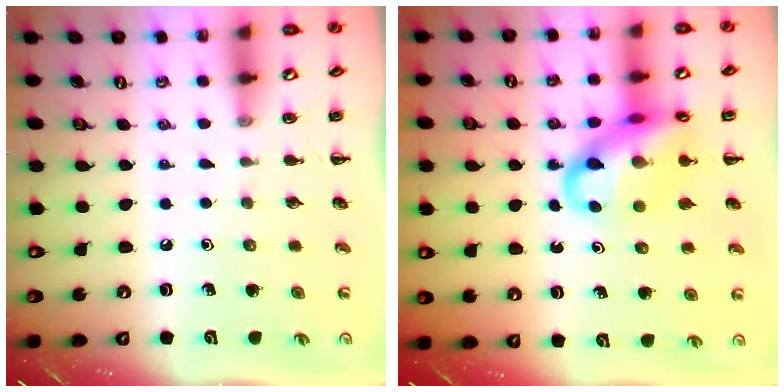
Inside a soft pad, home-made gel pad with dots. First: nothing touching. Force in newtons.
{"total": 16.9, "press": 16.7, "slide": 2.5}